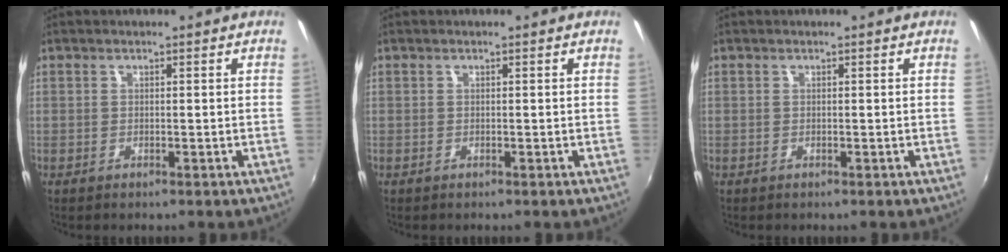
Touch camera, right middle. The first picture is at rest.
{"total": 0.0}
{"total": 0.0}